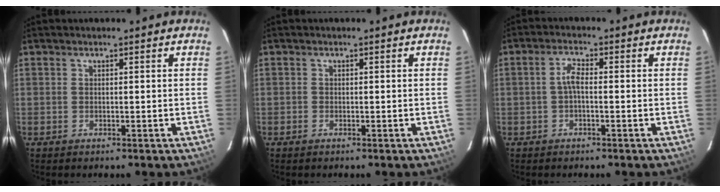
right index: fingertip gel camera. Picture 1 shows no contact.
{"total": 0.5, "force": [-0.4, 0.4, 0.0], "torque": [-0.002, 0.000, -0.010]}
{"total": 2.5, "force": [-0.5, 0.8, 2.3], "torque": [-0.049, 0.009, -0.011]}